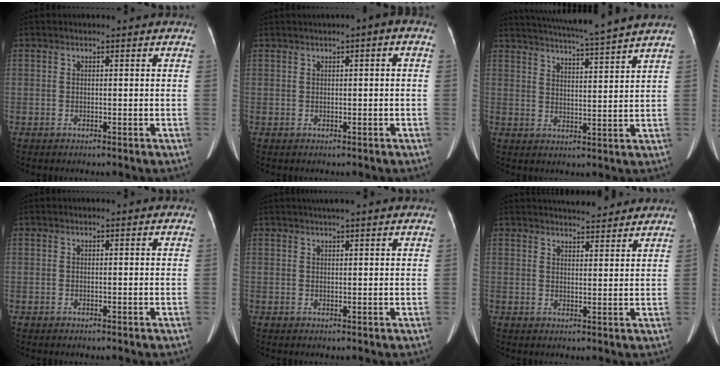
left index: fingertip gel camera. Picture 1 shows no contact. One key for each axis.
{"total": 0.8, "fx": 0.0, "fy": 0.2, "fz": 0.8, "tx": -0.007, "ty": 0.007, "tz": -0.001}
{"total": 13.3, "fx": 12.0, "fy": -1.6, "fz": 5.5, "tx": -0.100, "ty": -0.011, "tz": 0.168}
{"total": 0.0}
{"total": 4.8, "fx": 4.0, "fy": -0.2, "fz": 2.7, "tx": -0.037, "ty": 0.028, "tz": 0.057}
{"total": 8.5, "fx": 8.0, "fy": 1.7, "fz": 2.4, "tx": -0.032, "ty": 0.011, "tz": 0.098}